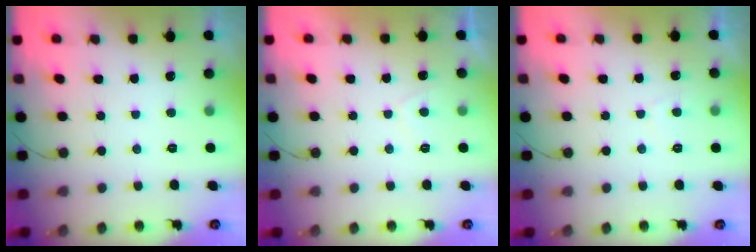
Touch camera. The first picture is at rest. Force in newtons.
{"total": 2.8, "press": 2.7, "slide": 0.8}
{"total": 0.8, "press": 0.6, "slide": 0.5}